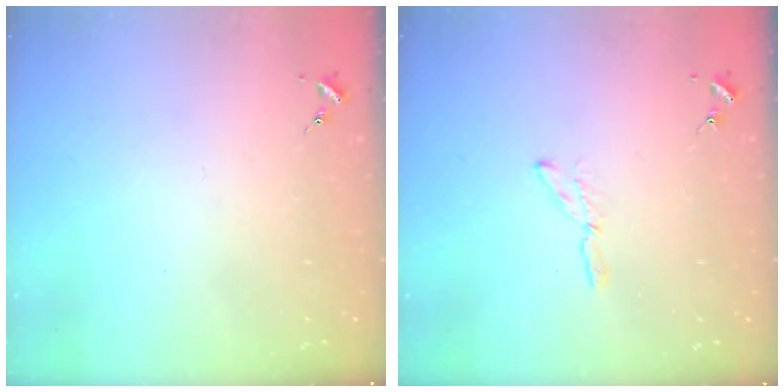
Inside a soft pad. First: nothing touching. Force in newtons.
{"total": 3.7, "press": 3.6, "slide": 0.4}